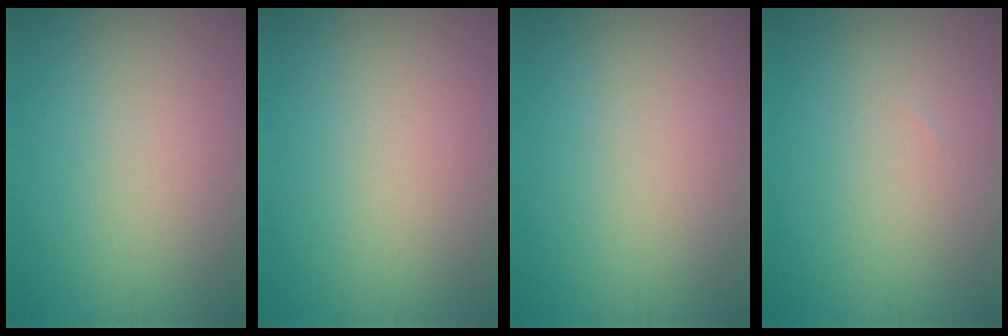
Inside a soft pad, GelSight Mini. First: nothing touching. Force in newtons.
{"total": 0.0}
{"total": 0.0}
{"total": 0.0}